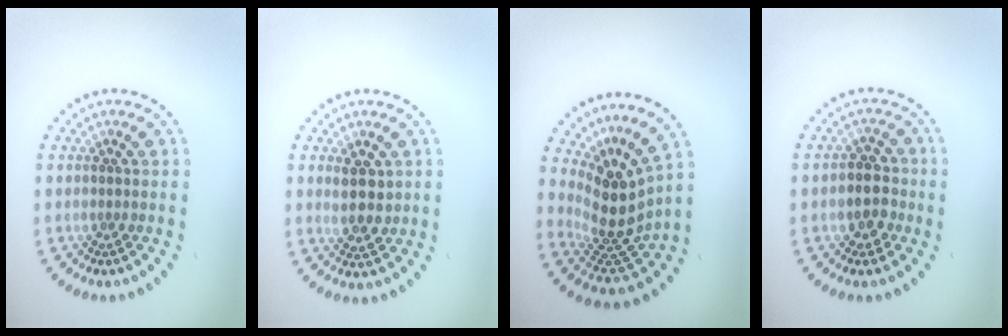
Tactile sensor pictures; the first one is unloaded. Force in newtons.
{"total": 2.8, "press": 2.7, "slide": 0.8}
{"total": 4.7, "press": 3.4, "slide": 3.3}
{"total": 2.9, "press": 2.8, "slide": 0.8}